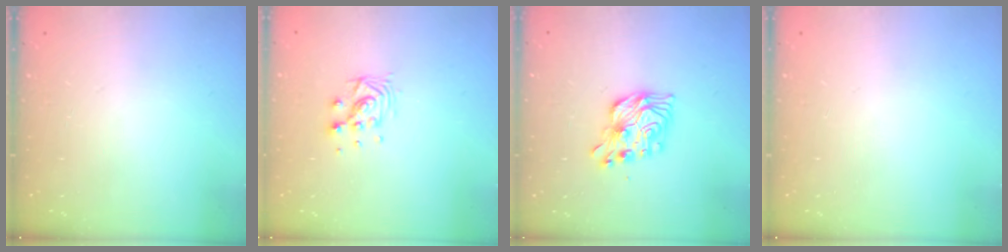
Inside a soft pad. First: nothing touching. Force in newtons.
{"total": 7.0, "press": 7.0, "slide": 0.2}
{"total": 11.5, "press": 11.5, "slide": 0.4}
{"total": 0.0}